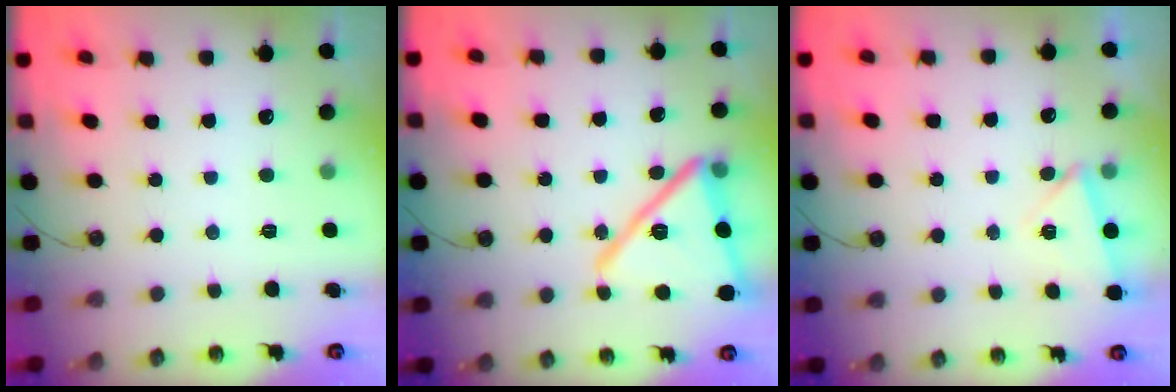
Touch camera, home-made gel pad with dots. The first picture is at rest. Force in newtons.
{"total": 21.2, "press": 21.2, "slide": 1.6}
{"total": 4.2, "press": 3.3, "slide": 2.6}